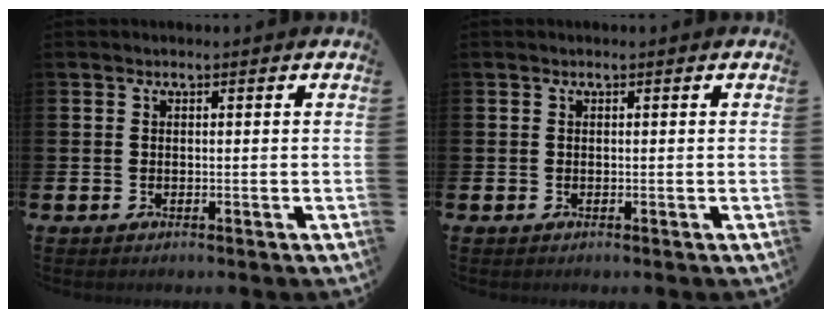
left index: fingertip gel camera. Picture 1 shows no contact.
{"total": 0.0}